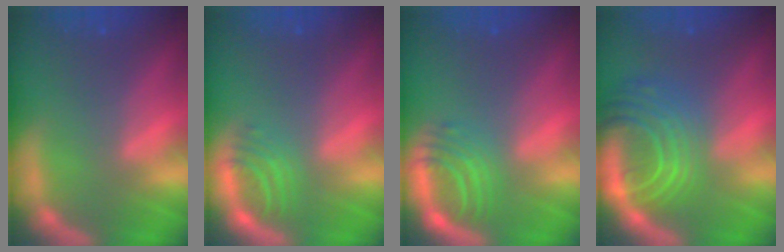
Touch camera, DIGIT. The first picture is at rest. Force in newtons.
{"total": 2.9}
{"total": 4.5}
{"total": 10.0}